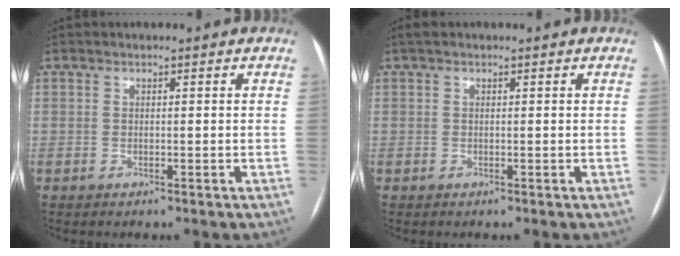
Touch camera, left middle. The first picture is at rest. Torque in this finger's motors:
{"motor_torque": [0.32, -0.30, -0.04, 0.00]}